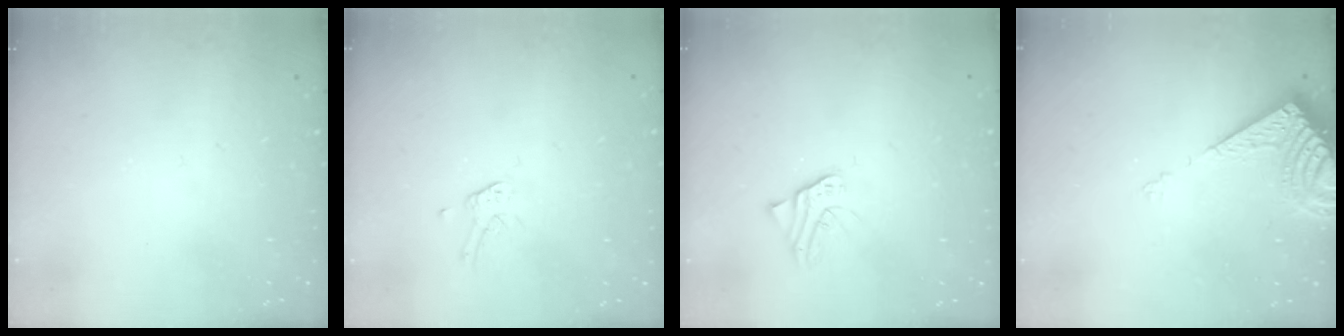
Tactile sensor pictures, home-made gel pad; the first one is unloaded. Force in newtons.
{"total": 1.3, "press": 1.3, "slide": 0.1}
{"total": 2.7, "press": 2.6, "slide": 0.3}
{"total": 8.3, "press": 8.2, "slide": 0.9}